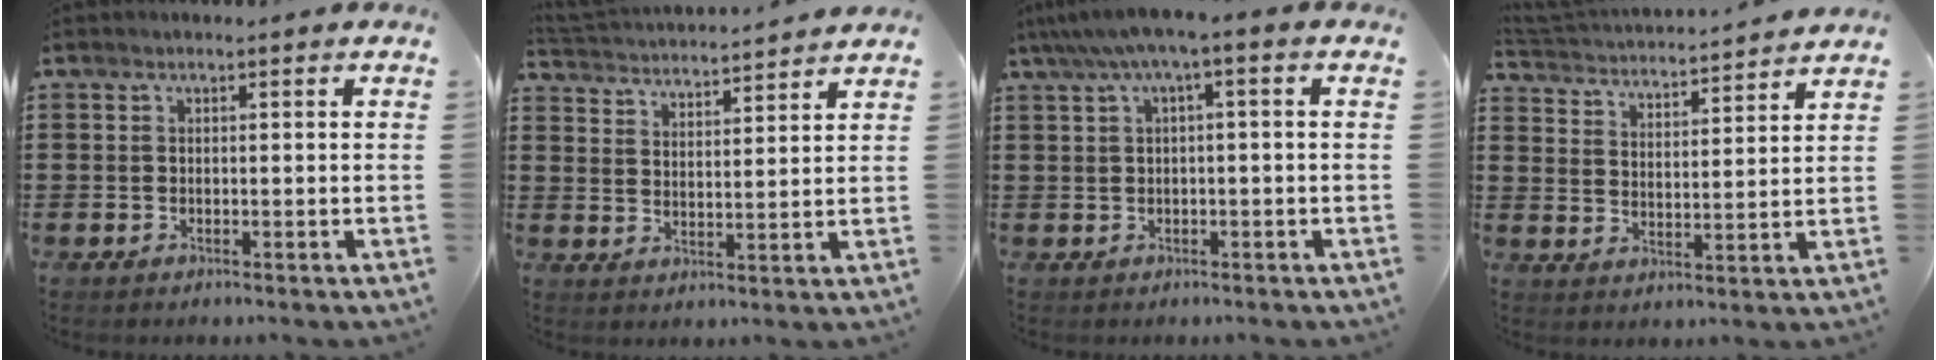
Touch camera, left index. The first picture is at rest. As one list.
[{"total": 3.6, "force": [3.5, -0.3, -0.1], "torque": [-0.017, -0.027, 0.059]}, {"total": 3.2, "force": [-0.2, 0.3, 3.2], "torque": [-0.059, 0.000, -0.009]}, {"total": 3.7, "force": [3.6, -0.4, 0.4], "torque": [-0.029, -0.033, 0.057]}]